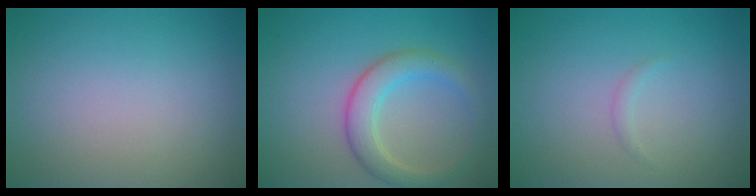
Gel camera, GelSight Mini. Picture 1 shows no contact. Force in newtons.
{"total": 3.8, "press": 3.8, "slide": 0.2}
{"total": 0.6, "press": 0.6, "slide": 0.0}